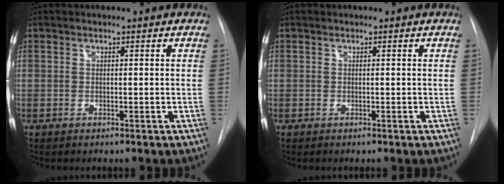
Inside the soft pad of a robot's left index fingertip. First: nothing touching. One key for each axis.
{"total": 0.0}